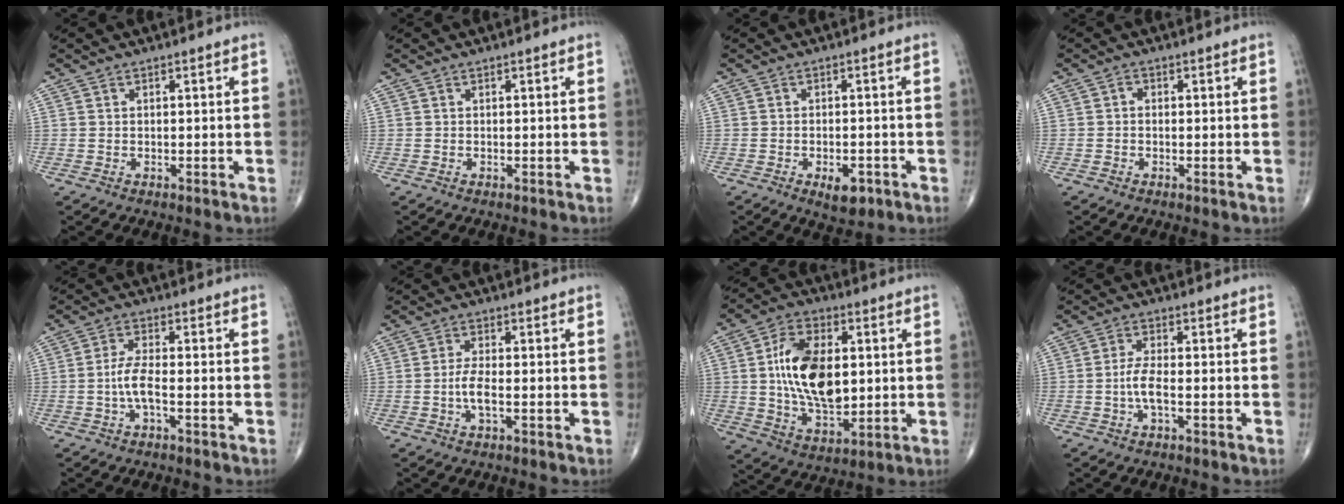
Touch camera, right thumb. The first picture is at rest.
{"total": 0.0}
{"total": 4.6, "force": [-2.2, 2.3, 3.4], "torque": [-0.042, 0.004, -0.026]}
{"total": 1.0, "force": [-0.1, 0.7, 0.7], "torque": [-0.004, 0.002, -0.008]}
{"total": 4.4, "force": [-1.3, 1.1, 4.1], "torque": [-0.092, 0.010, -0.028]}
{"total": 3.7, "force": [-0.9, 1.0, 3.4], "torque": [-0.076, 0.003, -0.020]}
{"total": 16.8, "force": [1.5, 9.5, 13.8], "torque": [-0.224, -0.009, 0.030]}
{"total": 3.9, "force": [-1.1, 1.0, 3.6], "torque": [-0.082, 0.005, -0.023]}